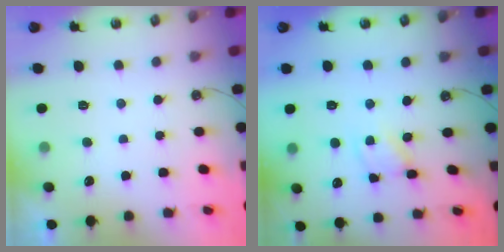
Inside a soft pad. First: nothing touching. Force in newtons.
{"total": 2.8, "press": 2.8, "slide": 0.1}